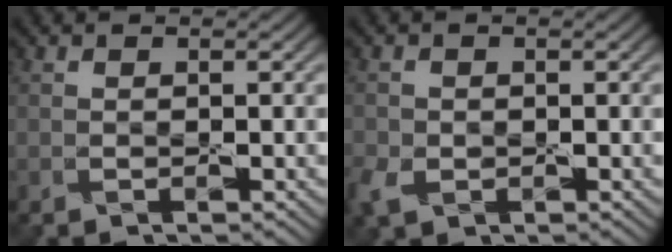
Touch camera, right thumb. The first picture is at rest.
{"total": 3.1, "force": [-1.3, 2.3, 1.6], "torque": [-0.046, -0.012, -0.029]}